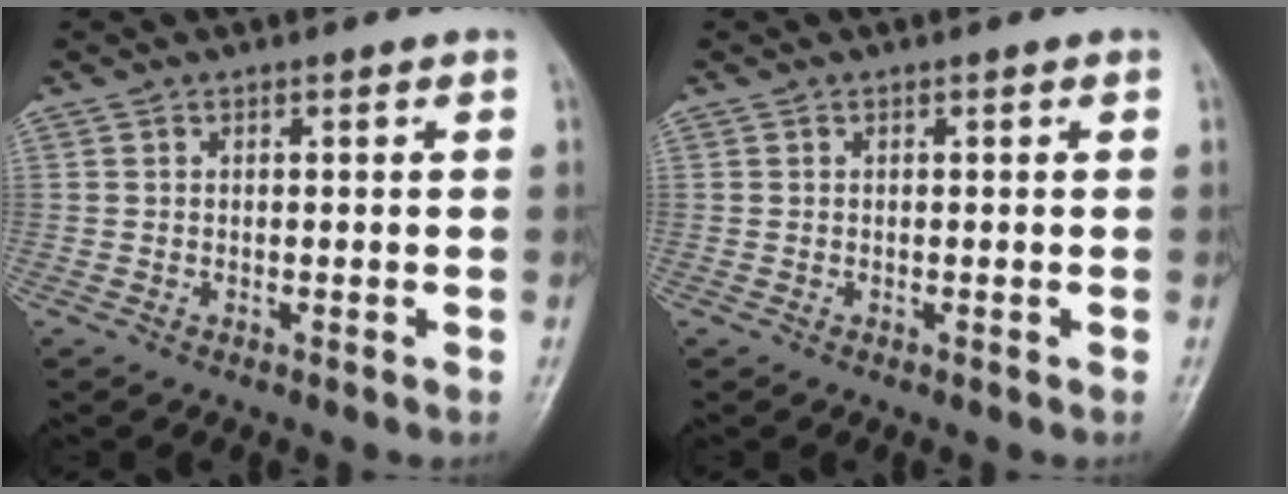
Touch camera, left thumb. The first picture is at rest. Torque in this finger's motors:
{"motor_torque": [-0.03, 0.03, -0.13, -0.04, 0.00]}